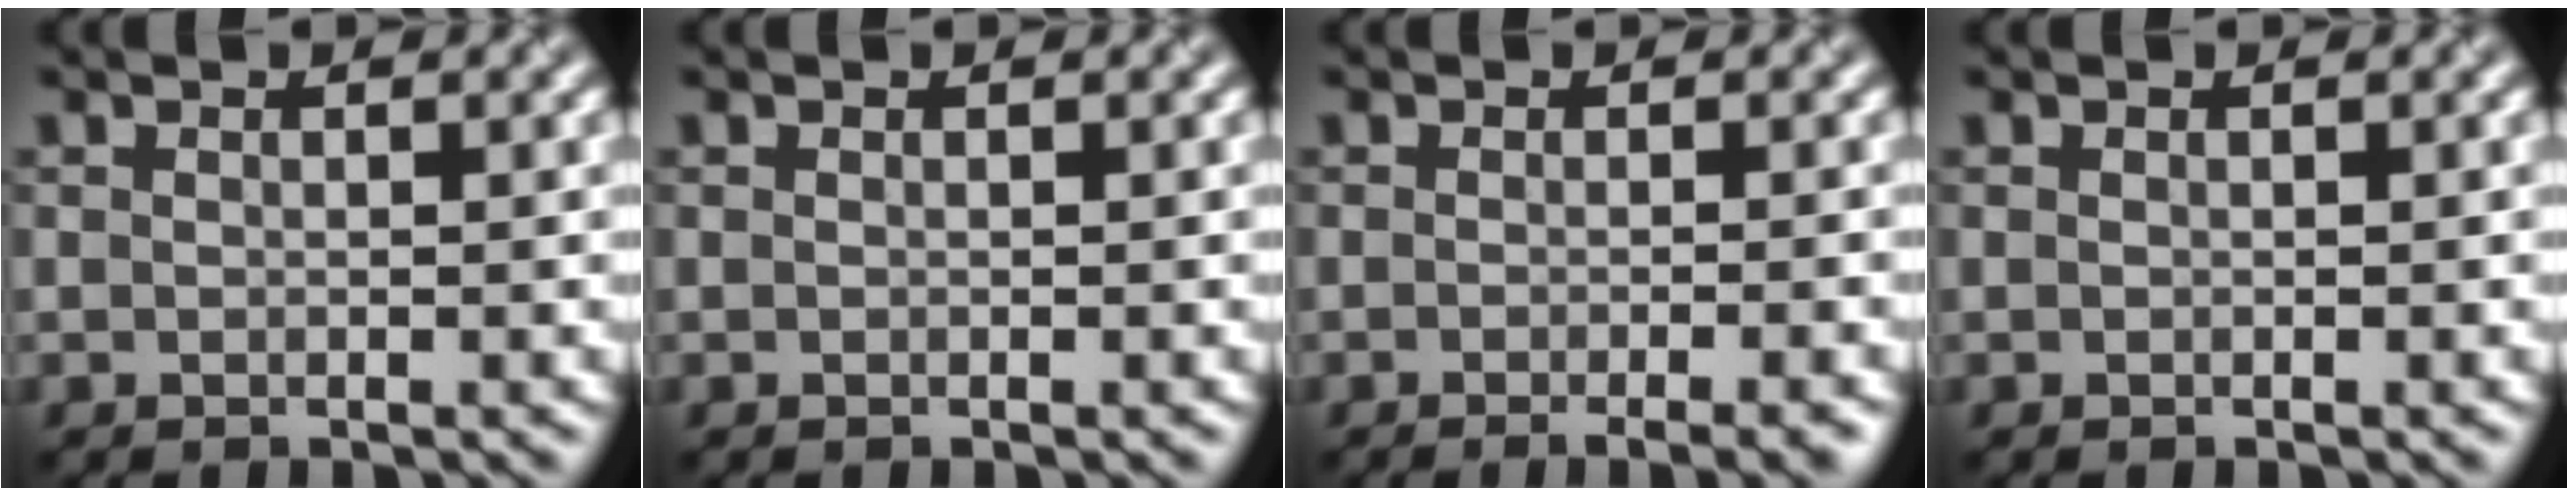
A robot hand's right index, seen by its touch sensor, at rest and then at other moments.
{"total": 0.0}
{"total": 3.4, "force": [-1.9, 0.9, 2.6], "torque": [-0.017, 0.003, -0.023]}
{"total": 0.0}